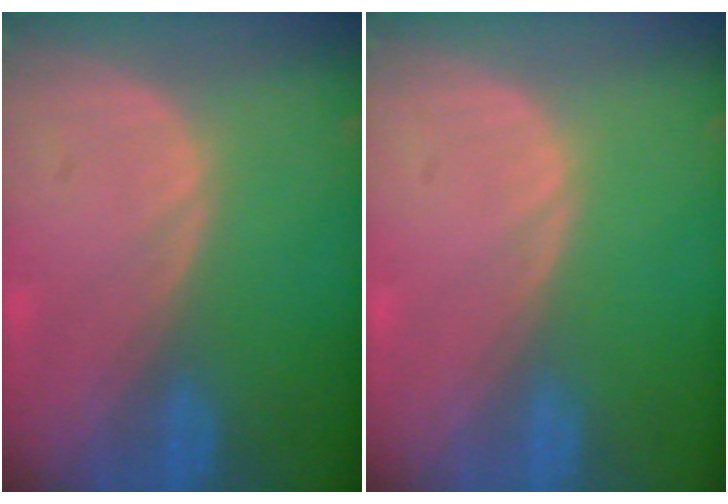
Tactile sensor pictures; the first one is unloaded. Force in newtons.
{"total": 0.0}